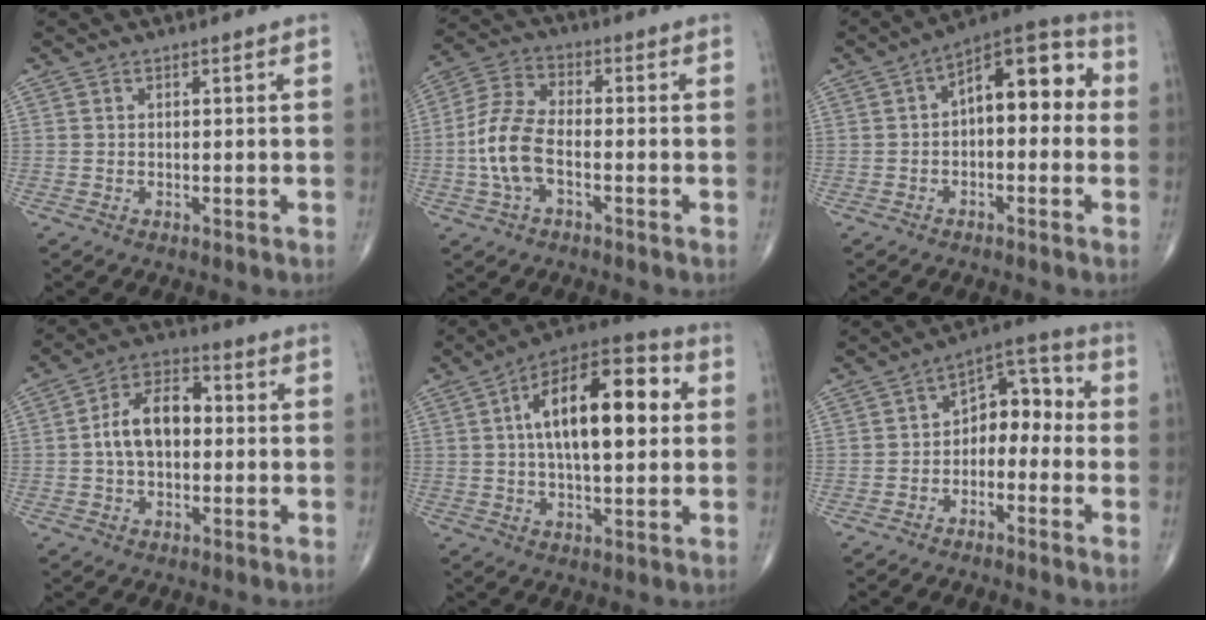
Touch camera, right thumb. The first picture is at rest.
{"total": 9.7, "force": [-2.3, 4.9, 8.0], "torque": [-0.173, 0.028, -0.051]}
{"total": 12.5, "force": [0.7, 6.5, 10.7], "torque": [-0.113, 0.043, -0.005]}
{"total": 10.2, "force": [0.1, 6.3, 8.1], "torque": [-0.132, 0.030, -0.008]}
{"total": 19.2, "force": [3.1, 8.5, 17.0], "torque": [-0.246, 0.025, 0.038]}
{"total": 9.2, "force": [-1.8, 6.1, 6.7], "torque": [-0.058, 0.050, -0.046]}